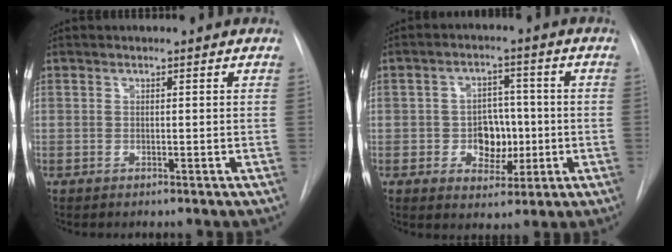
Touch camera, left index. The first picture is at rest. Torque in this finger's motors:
{"motor_torque": [0.21, 0.09, 0.09, 0.02]}